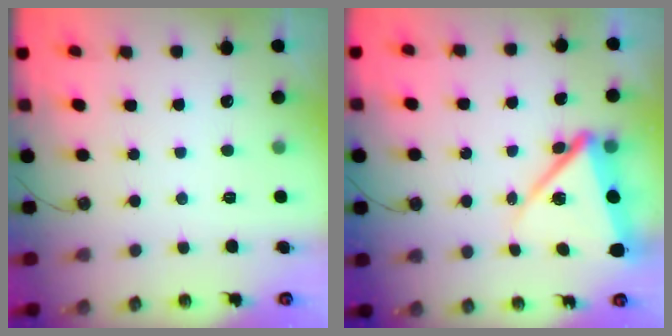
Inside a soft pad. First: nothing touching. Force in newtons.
{"total": 12.1, "press": 12.0, "slide": 1.5}